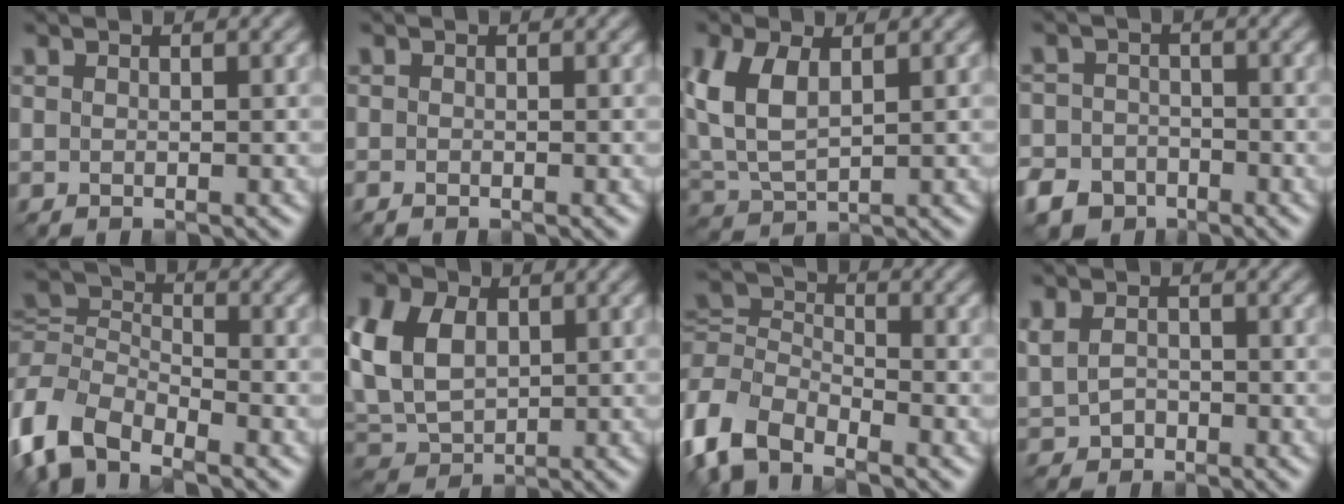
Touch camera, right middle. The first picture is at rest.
{"total": 0.5, "force": [-0.4, 0.3, 0.2], "torque": [-0.004, 0.001, -0.008]}
{"total": 5.4, "force": [1.8, 2.8, 4.3], "torque": [-0.105, 0.010, 0.037]}
{"total": 6.5, "force": [-4.0, 4.9, 1.4], "torque": [-0.017, -0.015, -0.083]}
{"total": 6.8, "force": [-4.0, 3.6, 4.2], "torque": [-0.095, 0.008, -0.095]}
{"total": 8.2, "force": [1.6, 5.7, 5.7], "torque": [-0.145, 0.017, 0.024]}
{"total": 6.2, "force": [-3.6, 3.5, 3.7], "torque": [-0.090, 0.006, -0.085]}
{"total": 2.0, "force": [-0.4, 1.6, 1.1], "torque": [-0.027, 0.002, -0.005]}